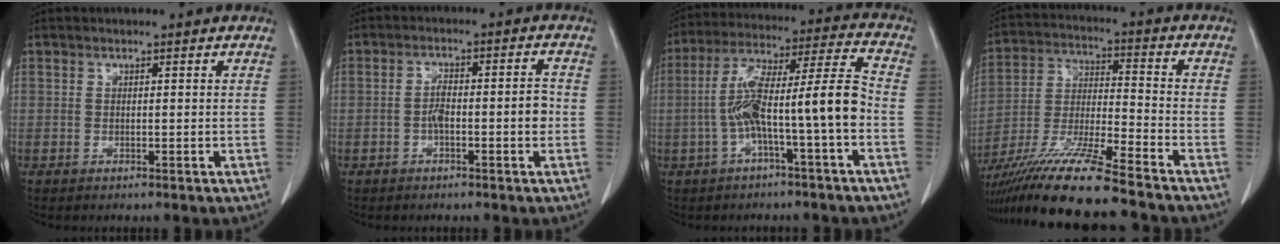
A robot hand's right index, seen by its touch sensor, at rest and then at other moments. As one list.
[{"total": 5.3, "force": [-1.4, 1.2, 5.0], "torque": [-0.087, 0.018, -0.020]}, {"total": 13.0, "force": [-3.2, 0.5, 12.6], "torque": [-0.232, 0.038, -0.054]}, {"total": 16.6, "force": [-13.3, -0.1, 9.9], "torque": [-0.208, -0.031, -0.243]}]